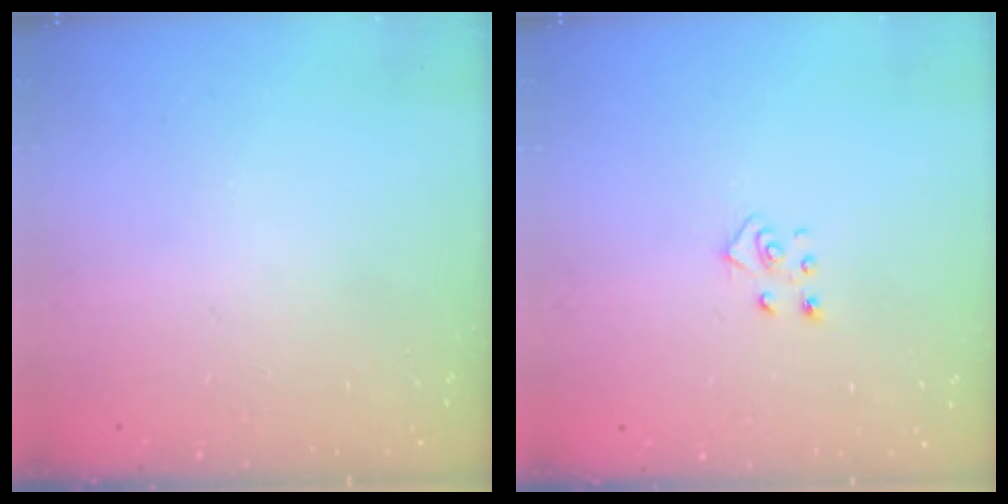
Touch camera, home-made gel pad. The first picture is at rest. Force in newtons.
{"total": 4.5, "press": 4.5, "slide": 0.4}